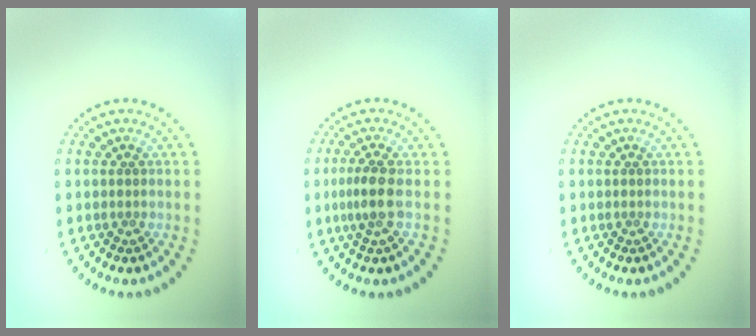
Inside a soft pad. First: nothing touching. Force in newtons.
{"total": 2.4, "press": 1.9, "slide": 1.5}
{"total": 0.0}